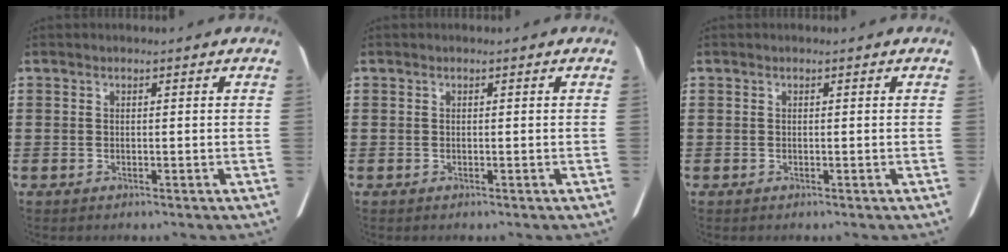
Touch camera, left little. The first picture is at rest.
{"total": 0.0}
{"total": 0.0}